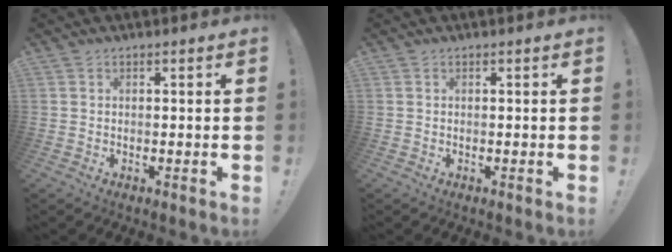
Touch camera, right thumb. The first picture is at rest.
{"total": 0.0}